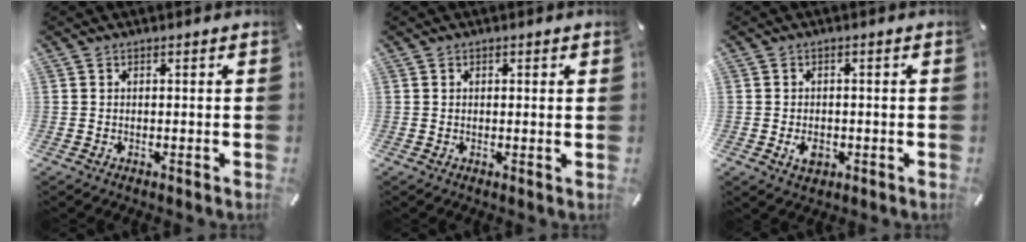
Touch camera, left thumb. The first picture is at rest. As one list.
[{"total": 0.6, "force": [0.3, 0.2, 0.5], "torque": [-0.008, 0.003, 0.005]}, {"total": 3.5, "force": [-1.0, 2.4, 2.4], "torque": [-0.055, 0.000, -0.020]}]